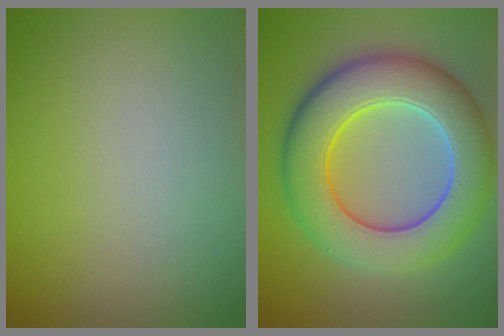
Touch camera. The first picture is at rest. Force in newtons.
{"total": 9.5, "press": 9.5, "slide": 0.3}